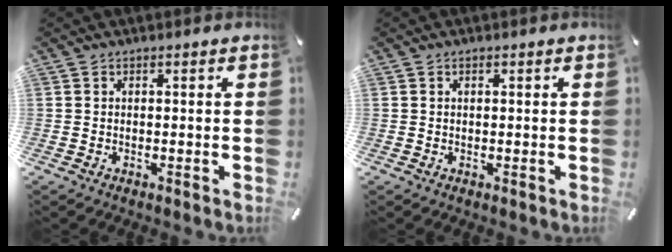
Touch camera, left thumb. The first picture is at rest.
{"total": 0.7, "force": [0.2, 0.4, 0.5], "torque": [-0.011, 0.002, 0.003]}